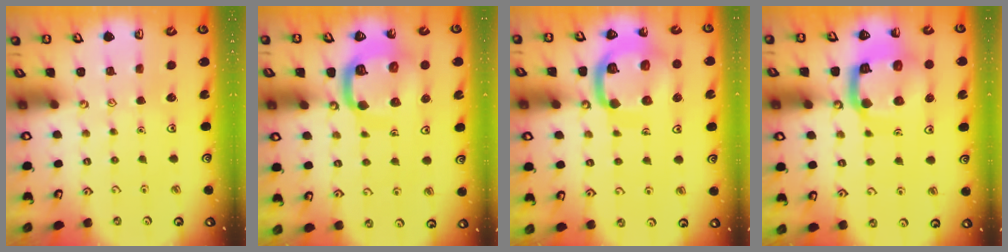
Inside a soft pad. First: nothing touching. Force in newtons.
{"total": 13.3, "press": 13.2, "slide": 1.6}
{"total": 17.0, "press": 16.9, "slide": 1.9}
{"total": 16.4, "press": 16.3, "slide": 2.0}